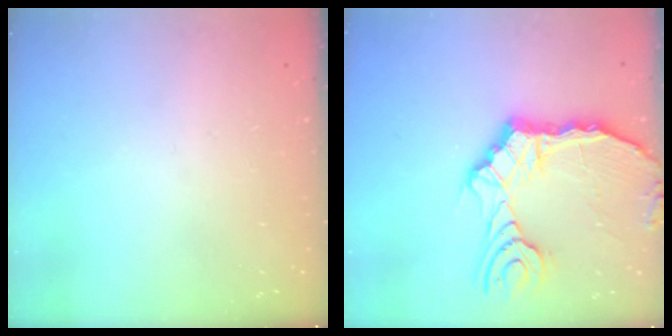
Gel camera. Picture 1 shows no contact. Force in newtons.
{"total": 14.7, "press": 14.1, "slide": 4.1}